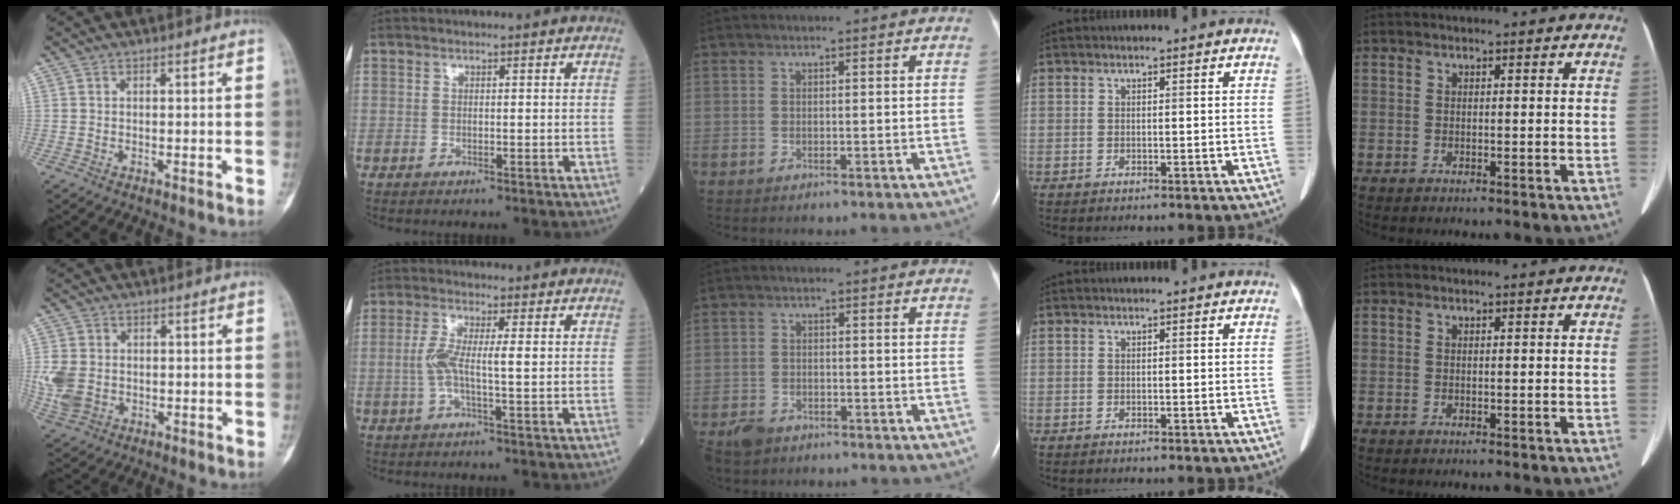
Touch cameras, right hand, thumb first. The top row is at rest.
{"thumb": {"total": 7.8, "force": [-0.6, 6.0, 4.9], "torque": [-0.110, 0.001, -0.003]}, "index": {"total": 4.8, "force": [-0.1, 0.6, 4.8], "torque": [-0.109, 0.009, -0.006]}, "middle": {"total": 3.8, "force": [-2.9, 2.2, 1.1], "torque": [-0.030, -0.001, -0.048]}}